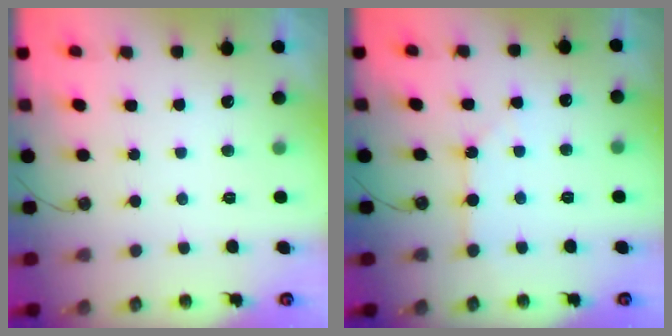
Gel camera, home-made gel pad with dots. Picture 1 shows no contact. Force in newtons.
{"total": 2.7, "press": 2.6, "slide": 0.5}